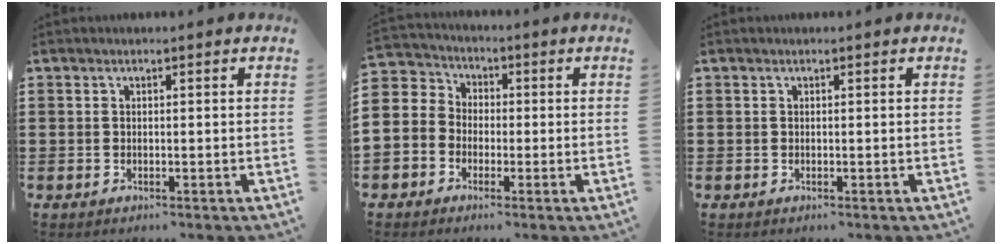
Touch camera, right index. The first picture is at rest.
{"total": 4.3, "force": [-1.3, 4.1, 0.0], "torque": [-0.036, -0.002, -0.039]}
{"total": 0.0}